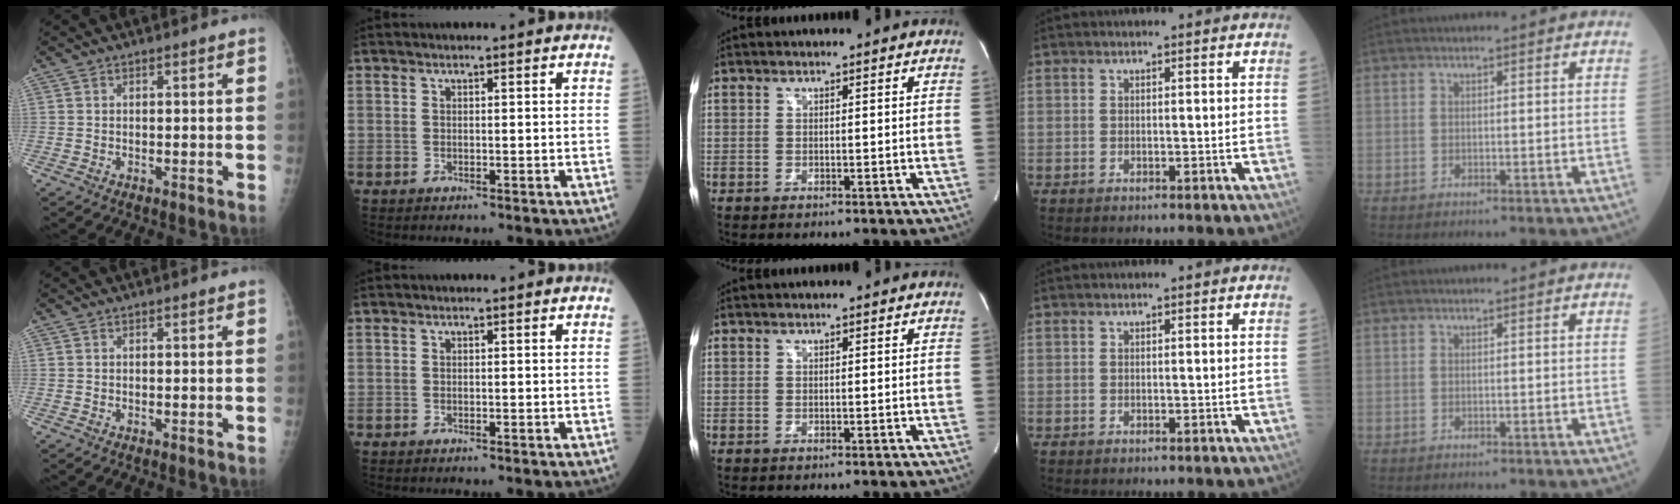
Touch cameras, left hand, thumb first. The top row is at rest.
{}